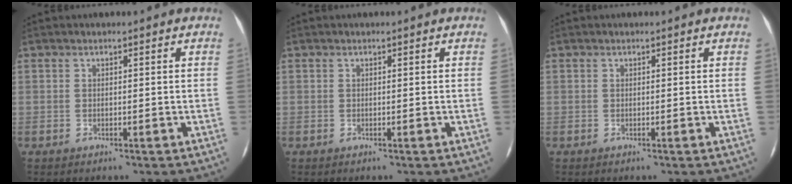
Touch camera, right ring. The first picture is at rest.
{"total": 0.0}
{"total": 0.0}